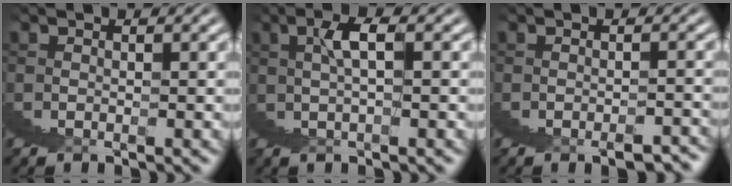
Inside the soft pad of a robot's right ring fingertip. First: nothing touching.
{"total": 3.1, "force": [2.3, -0.5, 1.9], "torque": [-0.018, 0.024, 0.033]}
{"total": 1.6, "force": [-1.2, -0.9, -0.3], "torque": [0.024, 0.008, -0.021]}